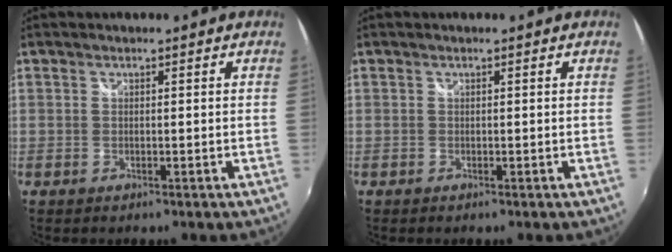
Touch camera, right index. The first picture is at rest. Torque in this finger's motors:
{"motor_torque": [-0.02, -0.02, -0.01, 0.01]}